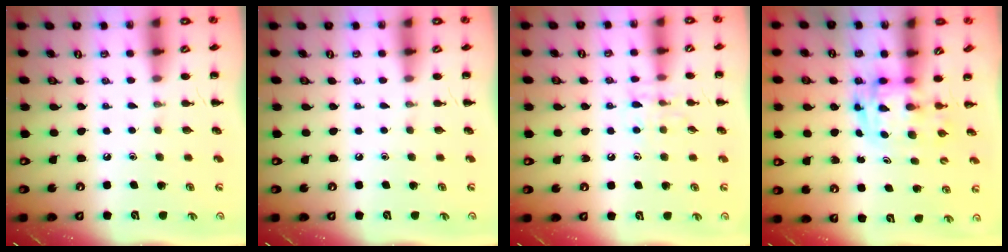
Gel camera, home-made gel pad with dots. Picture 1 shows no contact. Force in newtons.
{"total": 0.0}
{"total": 6.9, "press": 6.7, "slide": 1.4}
{"total": 2.9, "press": 2.9, "slide": 0.5}